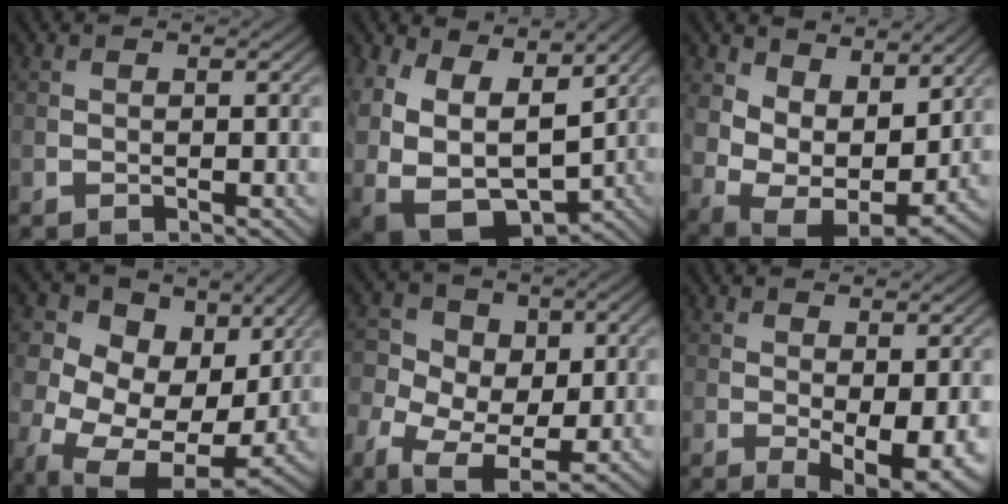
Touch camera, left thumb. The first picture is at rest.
{"total": 15.6, "force": [1.0, 10.9, 11.1], "torque": [-0.232, -0.043, 0.071]}
{"total": 11.3, "force": [5.3, 6.8, 7.3], "torque": [-0.166, -0.018, 0.099]}
{"total": 16.4, "force": [3.0, 12.3, 10.5], "torque": [-0.232, 0.001, 0.078]}
{"total": 9.1, "force": [-1.9, 6.7, 5.8], "torque": [-0.126, -0.011, -0.046]}
{"total": 6.0, "force": [-1.4, 2.6, 5.2], "torque": [-0.085, -0.020, -0.009]}